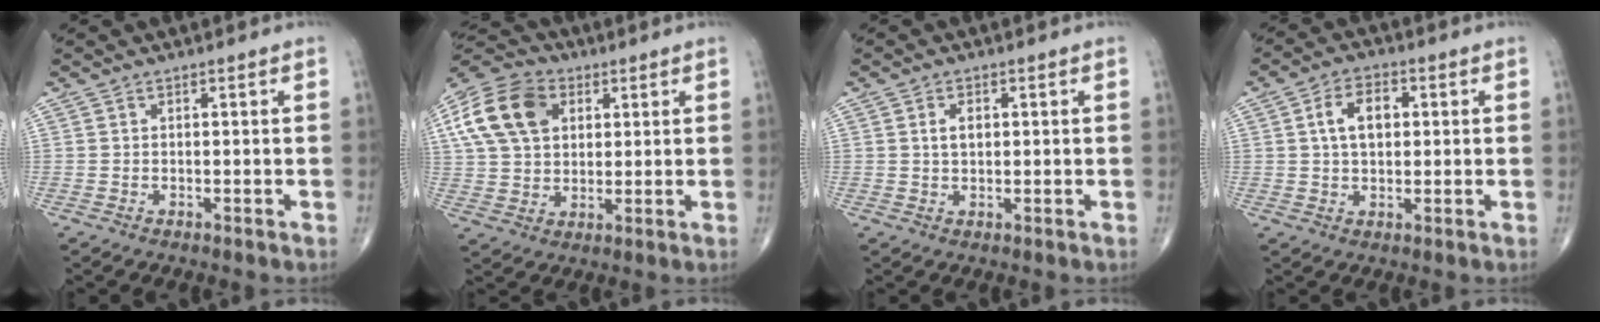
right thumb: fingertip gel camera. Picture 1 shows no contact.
{"total": 16.1, "force": [5.2, 11.3, 10.2], "torque": [-0.192, 0.006, 0.090]}
{"total": 2.8, "force": [0.7, 1.7, 2.1], "torque": [-0.034, 0.000, 0.013]}
{"total": 7.1, "force": [1.4, 4.4, 5.4], "torque": [-0.083, 0.010, 0.020]}